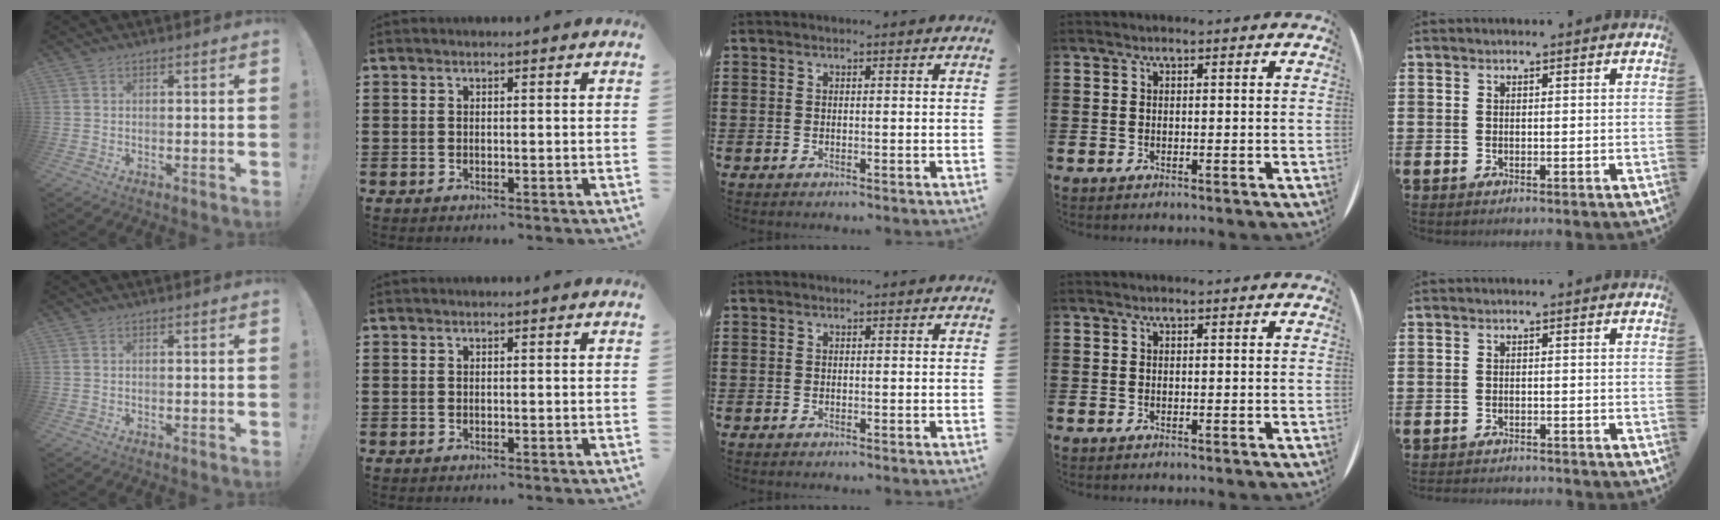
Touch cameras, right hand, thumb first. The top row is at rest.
{"little": {"total": 1.1, "force": [-1.1, 0.0, -0.1], "torque": [-0.001, 0.002, -0.024]}}